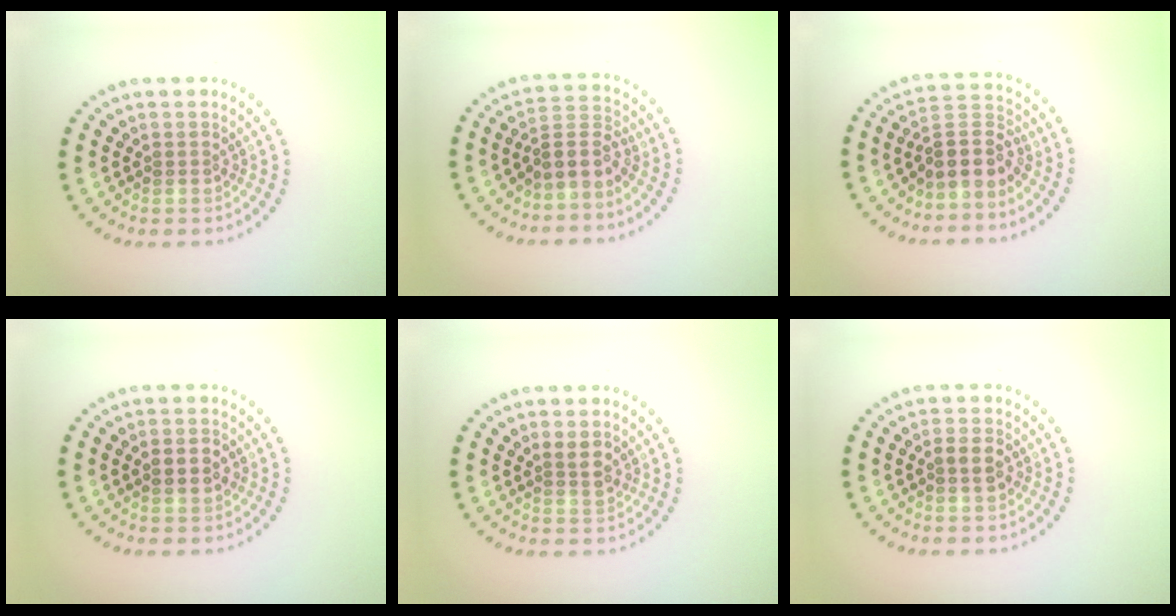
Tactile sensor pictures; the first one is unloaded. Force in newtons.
{"total": 3.0, "press": 2.0, "slide": 2.2}
{"total": 3.8, "press": 3.2, "slide": 2.0}
{"total": 2.6, "press": 2.6, "slide": 0.1}
{"total": 1.8, "press": 1.6, "slide": 0.8}
{"total": 1.7, "press": 1.7, "slide": 0.3}